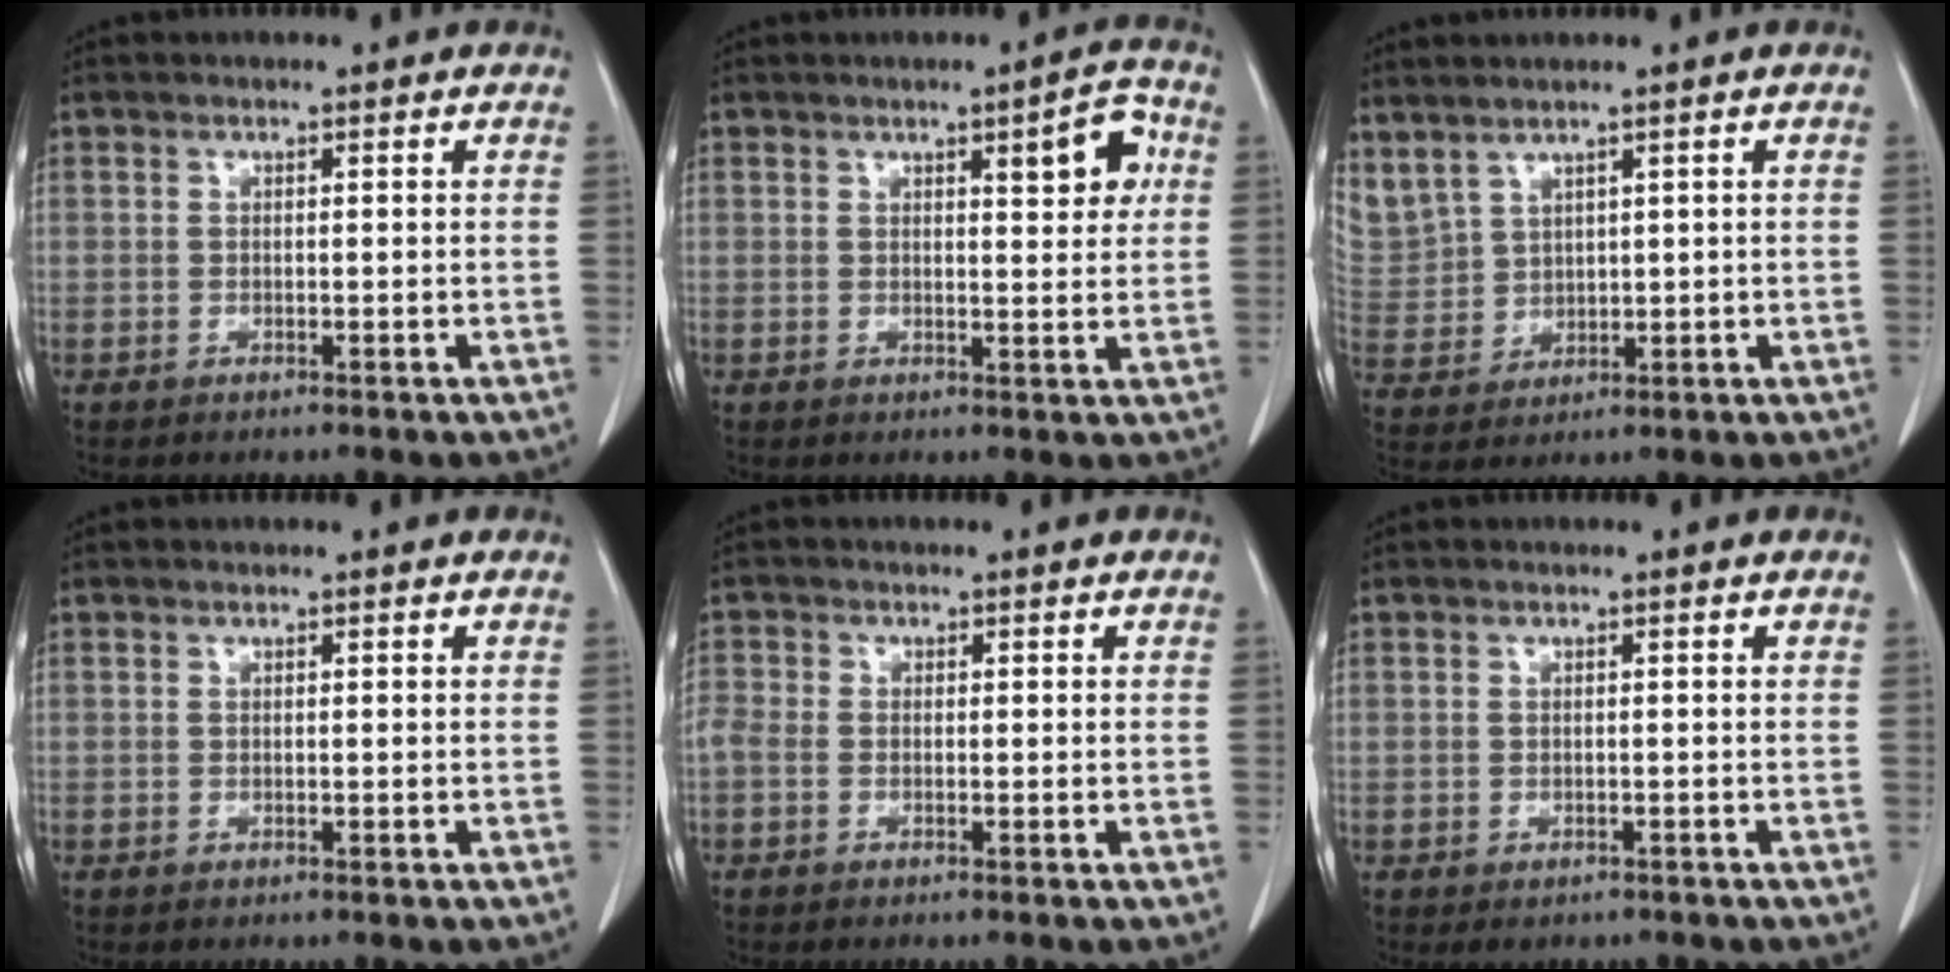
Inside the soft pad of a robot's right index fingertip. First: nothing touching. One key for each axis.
{"total": 5.6, "fx": 2.0, "fy": 1.3, "fz": 5.0, "tx": -0.065, "ty": 0.006, "tz": 0.024}
{"total": 10.3, "fx": 6.3, "fy": 7.2, "fz": 4.0, "tx": -0.134, "ty": 0.017, "tz": 0.156}
{"total": 0.0}
{"total": 2.1, "fx": -0.7, "fy": 1.4, "fz": 1.4, "tx": -0.045, "ty": 0.009, "tz": -0.015}
{"total": 2.1, "fx": -1.4, "fy": 1.5, "fz": 0.5, "tx": -0.004, "ty": 0.001, "tz": -0.014}